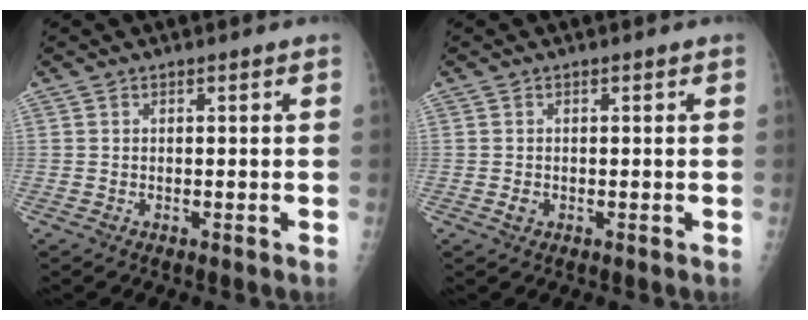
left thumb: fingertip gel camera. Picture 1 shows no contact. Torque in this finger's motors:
{"motor_torque": [-0.20, 0.06, 0.45, 0.16, 0.01]}